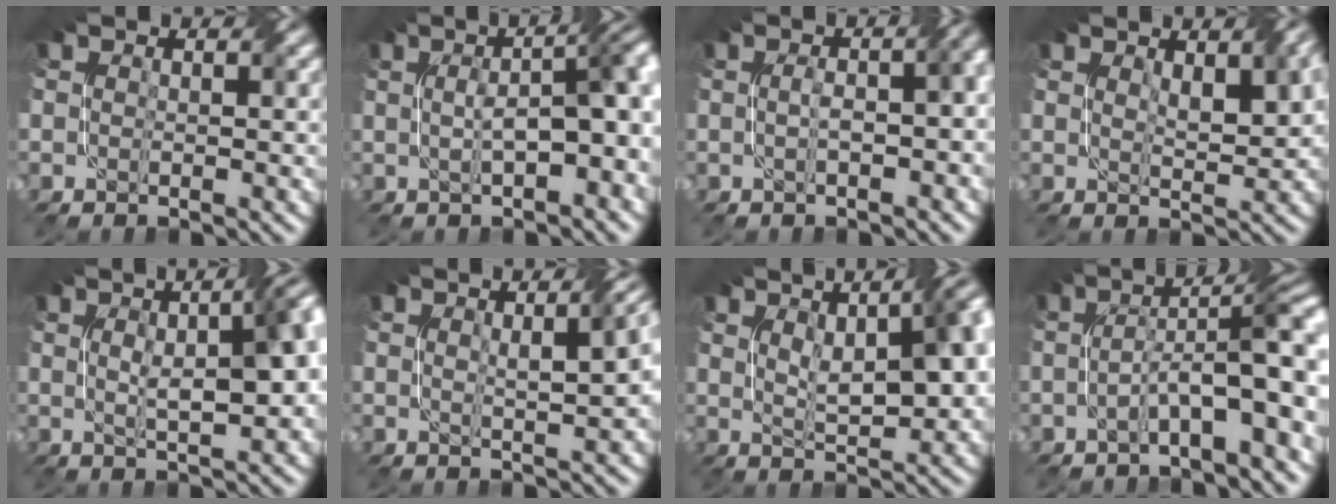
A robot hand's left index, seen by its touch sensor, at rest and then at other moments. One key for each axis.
{"total": 7.8, "fx": 0.5, "fy": 2.6, "fz": 7.3, "tx": -0.094, "ty": 0.012, "tz": 0.011}
{"total": 6.5, "fx": -0.3, "fy": 3.0, "fz": 5.8, "tx": -0.049, "ty": 0.011, "tz": -0.013}
{"total": 3.9, "fx": 2.0, "fy": 1.2, "fz": 3.1, "tx": -0.053, "ty": 0.003, "tz": 0.035}
{"total": 9.2, "fx": 1.6, "fy": 3.0, "fz": 8.5, "tx": -0.087, "ty": 0.025, "tz": 0.012}
{"total": 6.2, "fx": 1.6, "fy": 2.0, "fz": 5.7, "tx": -0.031, "ty": 0.027, "tz": 0.016}
{"total": 10.1, "fx": 2.6, "fy": 4.4, "fz": 8.7, "tx": -0.108, "ty": 0.024, "tz": 0.031}
{"total": 8.2, "fx": -1.9, "fy": 2.3, "fz": 7.7, "tx": -0.115, "ty": 0.019, "tz": -0.035}